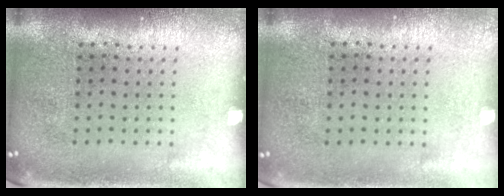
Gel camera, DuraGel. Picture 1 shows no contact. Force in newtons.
{"total": 0.0}